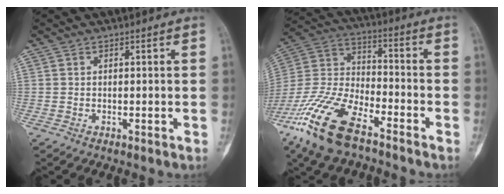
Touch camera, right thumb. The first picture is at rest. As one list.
[{"total": 18.2, "force": [-11.7, 7.1, 12.0], "torque": [-0.252, 0.041, -0.229]}]